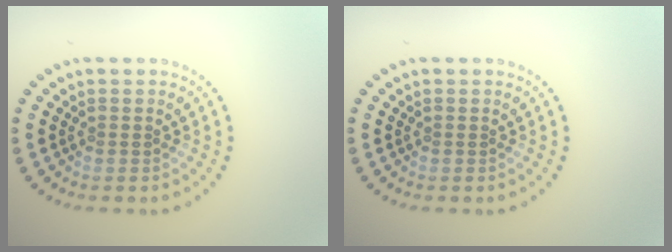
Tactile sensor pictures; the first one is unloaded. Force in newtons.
{"total": 0.0}